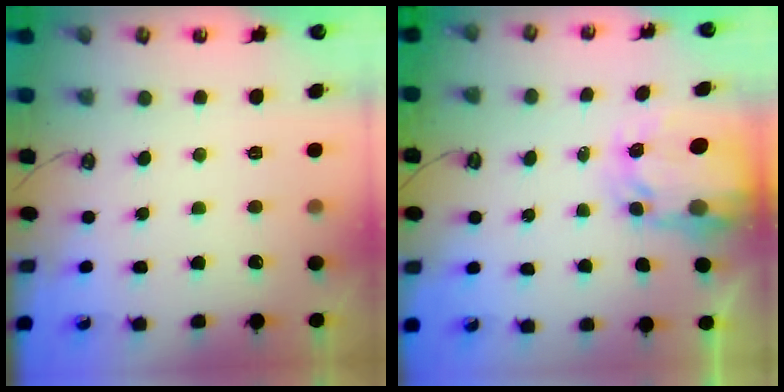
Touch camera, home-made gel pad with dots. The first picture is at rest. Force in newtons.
{"total": 4.4, "press": 4.4, "slide": 0.5}